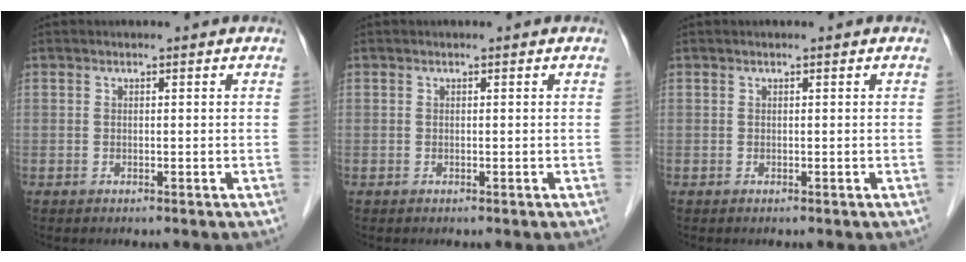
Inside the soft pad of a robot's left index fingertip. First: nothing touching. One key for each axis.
{"total": 0.0}
{"total": 0.0}